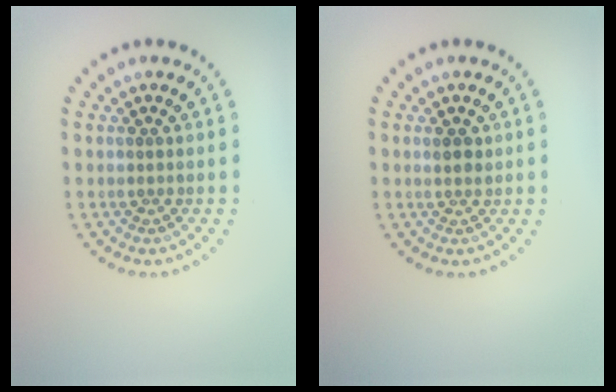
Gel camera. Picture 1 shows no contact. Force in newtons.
{"total": 1.3, "press": 1.2, "slide": 0.4}